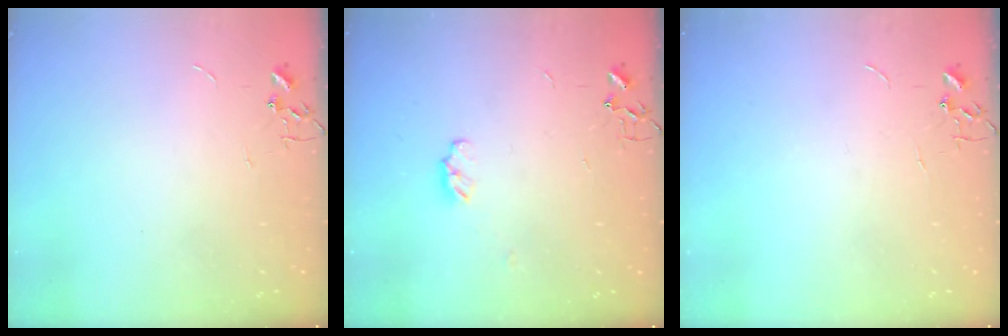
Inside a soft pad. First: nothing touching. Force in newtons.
{"total": 4.6, "press": 4.6, "slide": 0.6}
{"total": 0.0}